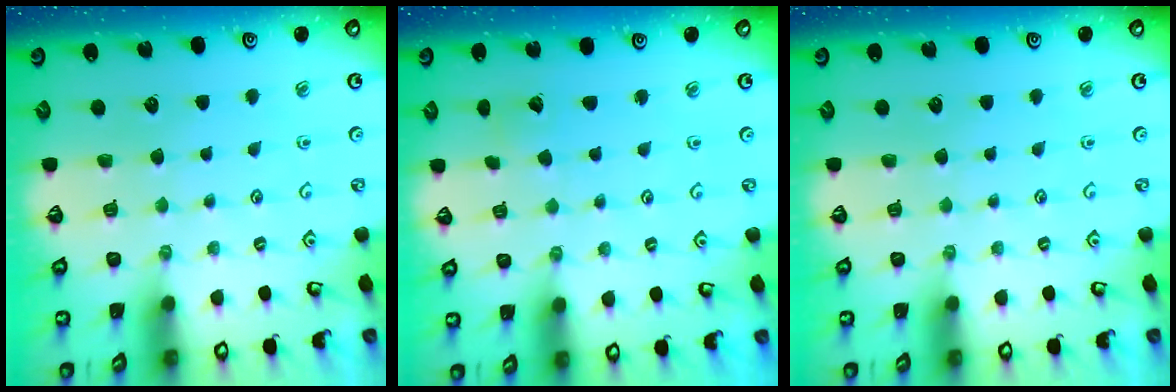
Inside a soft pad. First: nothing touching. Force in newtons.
{"total": 2.7, "press": 2.7, "slide": 0.3}
{"total": 0.0}